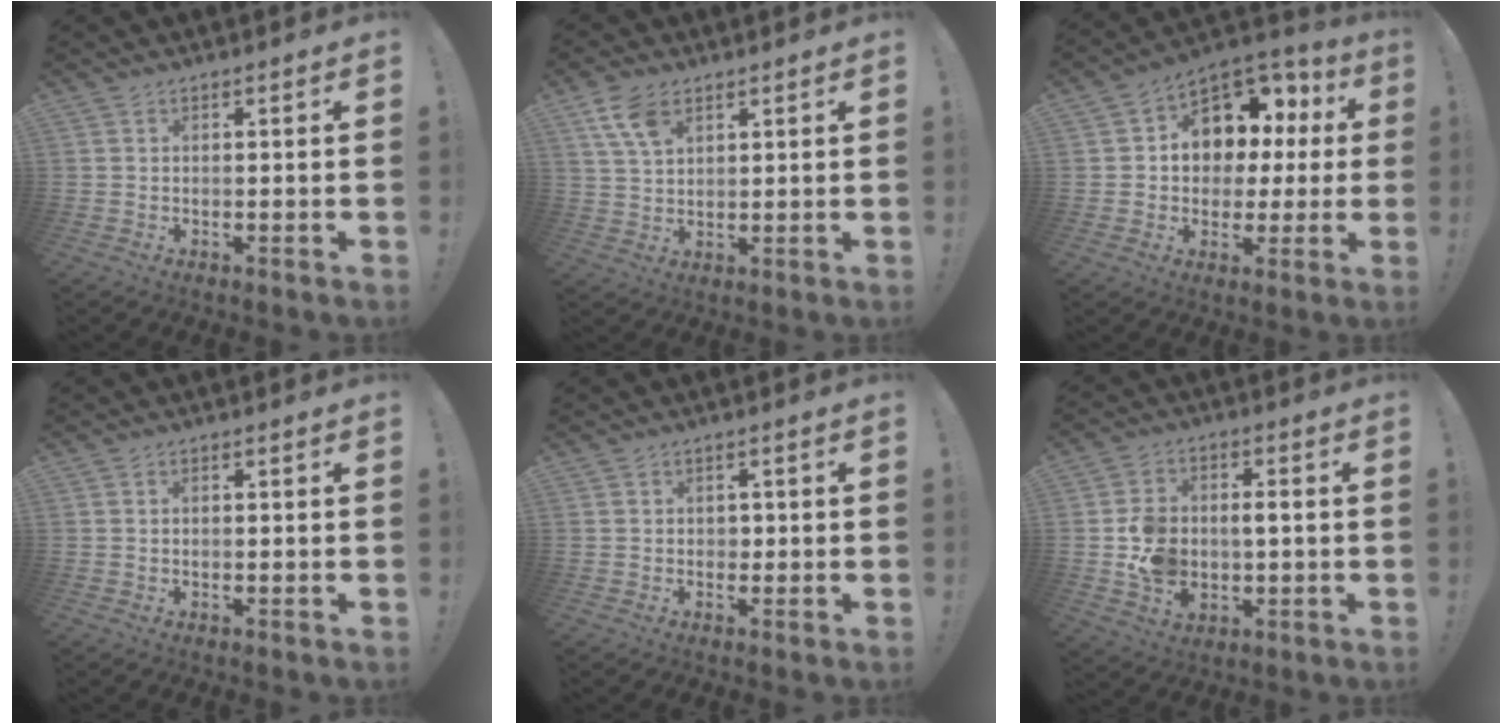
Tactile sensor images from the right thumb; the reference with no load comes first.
{"total": 7.7, "force": [4.1, 4.2, 4.9], "torque": [-0.094, -0.008, 0.082]}
{"total": 11.8, "force": [4.2, 9.5, 5.5], "torque": [-0.079, -0.031, 0.088]}
{"total": 0.5, "force": [0.1, 0.3, 0.4], "torque": [-0.010, 0.003, 0.002]}
{"total": 1.2, "force": [0.0, 1.2, 0.4], "torque": [-0.001, -0.001, -0.002]}
{"total": 10.2, "force": [-1.0, 8.3, 5.9], "torque": [-0.103, 0.005, -0.011]}